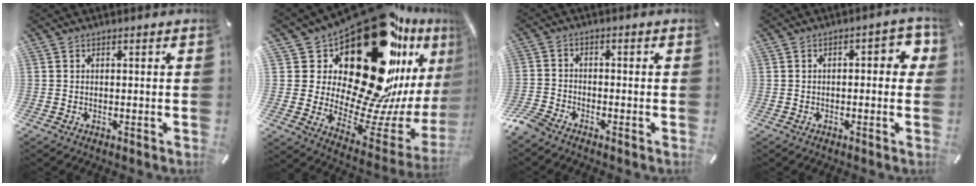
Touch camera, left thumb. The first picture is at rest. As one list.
[{"total": 35.2, "force": [17.8, 16.5, 25.5], "torque": [-0.394, -0.195, 0.341]}, {"total": 4.0, "force": [-3.5, 1.4, 1.4], "torque": [-0.049, 0.007, -0.075]}, {"total": 4.9, "force": [-0.4, 2.4, 4.3], "torque": [-0.055, 0.007, -0.014]}]